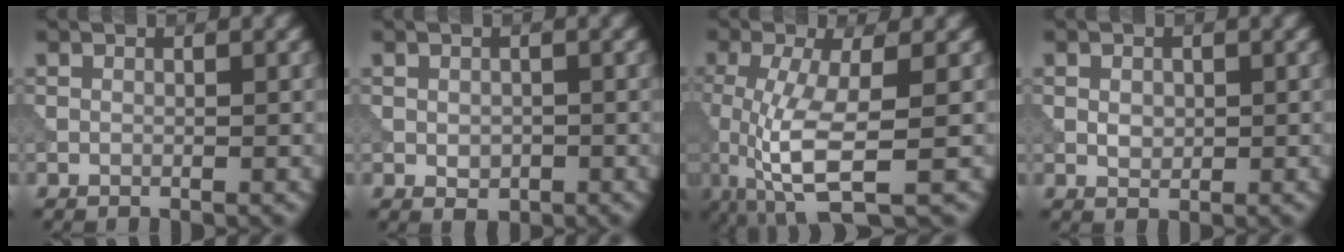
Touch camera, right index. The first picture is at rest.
{"total": 1.2, "force": [-0.2, 0.9, 0.8], "torque": [-0.013, -0.001, -0.003]}
{"total": 6.4, "force": [-2.0, 1.4, 5.9], "torque": [-0.135, -0.009, -0.038]}
{"total": 1.1, "force": [0.2, 0.8, 0.7], "torque": [-0.016, 0.001, 0.004]}